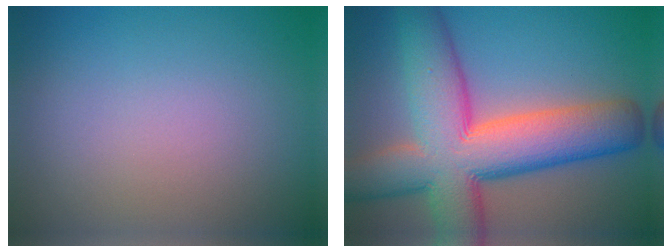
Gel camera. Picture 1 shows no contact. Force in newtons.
{"total": 13.5, "press": 13.5, "slide": 0.6}